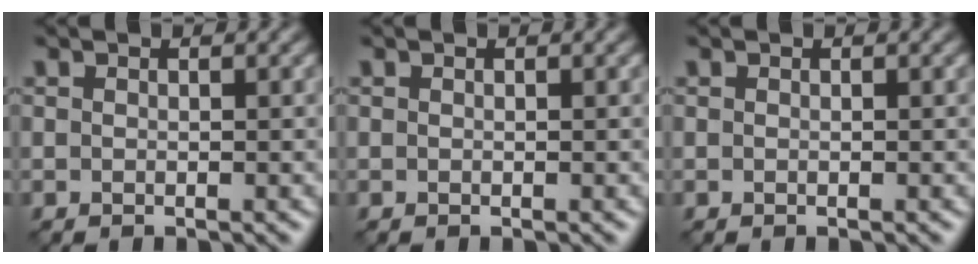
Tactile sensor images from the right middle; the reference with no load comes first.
{"total": 0.0}
{"total": 0.0}